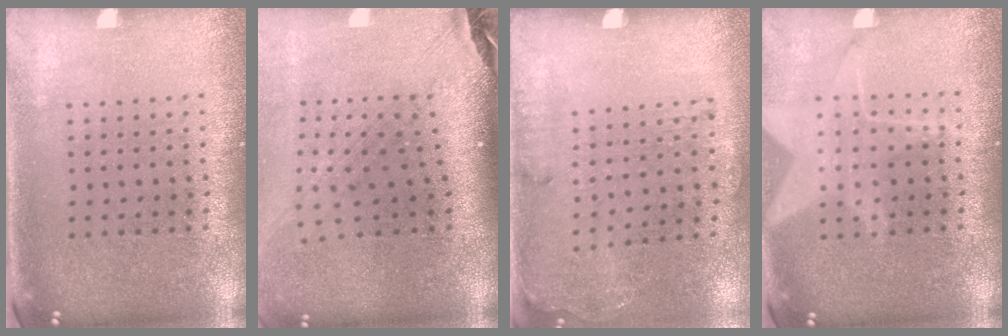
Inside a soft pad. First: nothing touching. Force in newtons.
{"total": 2.7, "press": 1.9, "slide": 1.9}
{"total": 1.7, "press": 1.2, "slide": 1.2}
{"total": 1.6, "press": 1.4, "slide": 0.7}